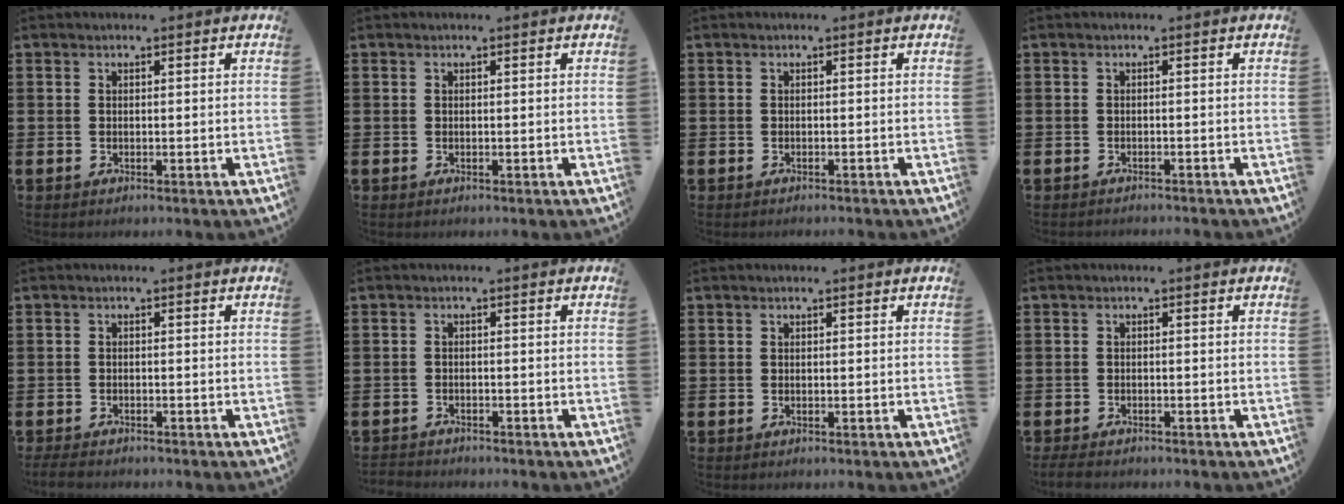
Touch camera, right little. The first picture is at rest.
{"total": 0.0}
{"total": 0.0}
{"total": 0.6, "force": [-0.6, -0.1, 0.0], "torque": [0.000, -0.002, -0.013]}
{"total": 1.2, "force": [-1.1, 0.3, 0.5], "torque": [-0.011, 0.003, -0.024]}
{"total": 1.1, "force": [-1.1, 0.1, -0.1], "torque": [-0.001, 0.002, -0.024]}
{"total": 0.0}
{"total": 1.1, "force": [-1.0, 0.3, 0.4], "torque": [-0.010, 0.002, -0.021]}